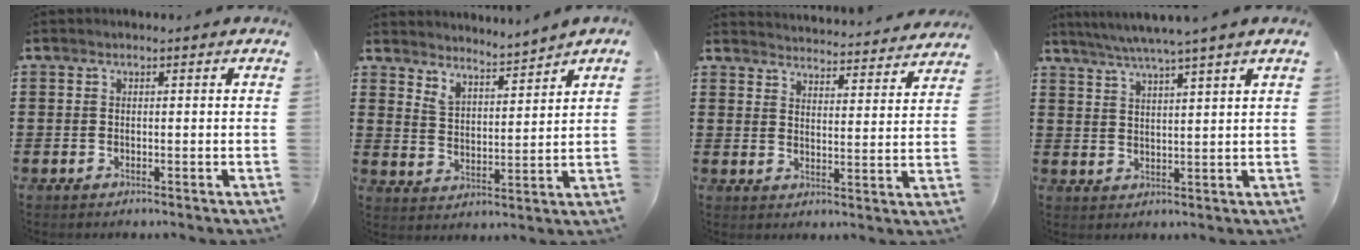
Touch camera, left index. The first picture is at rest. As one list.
[{"total": 3.8, "force": [3.8, -0.4, 0.0], "torque": [-0.017, -0.025, 0.065]}, {"total": 3.8, "force": [3.8, -0.4, -0.2], "torque": [-0.007, -0.036, 0.062]}, {"total": 4.3, "force": [3.7, -0.9, 2.1], "torque": [-0.050, -0.016, 0.063]}]